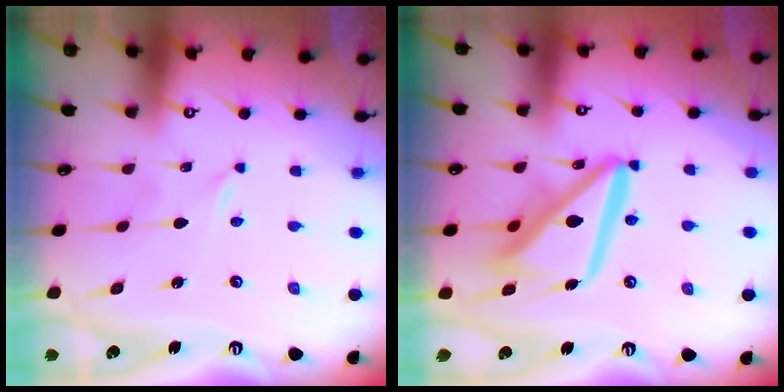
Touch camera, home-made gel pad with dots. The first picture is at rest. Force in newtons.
{"total": 16.7, "press": 16.6, "slide": 1.9}